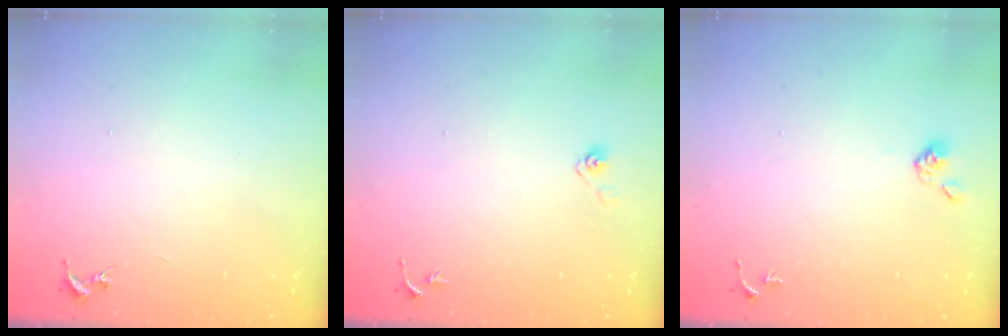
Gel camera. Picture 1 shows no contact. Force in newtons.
{"total": 3.6, "press": 3.0, "slide": 2.1}
{"total": 4.6, "press": 4.6, "slide": 0.7}